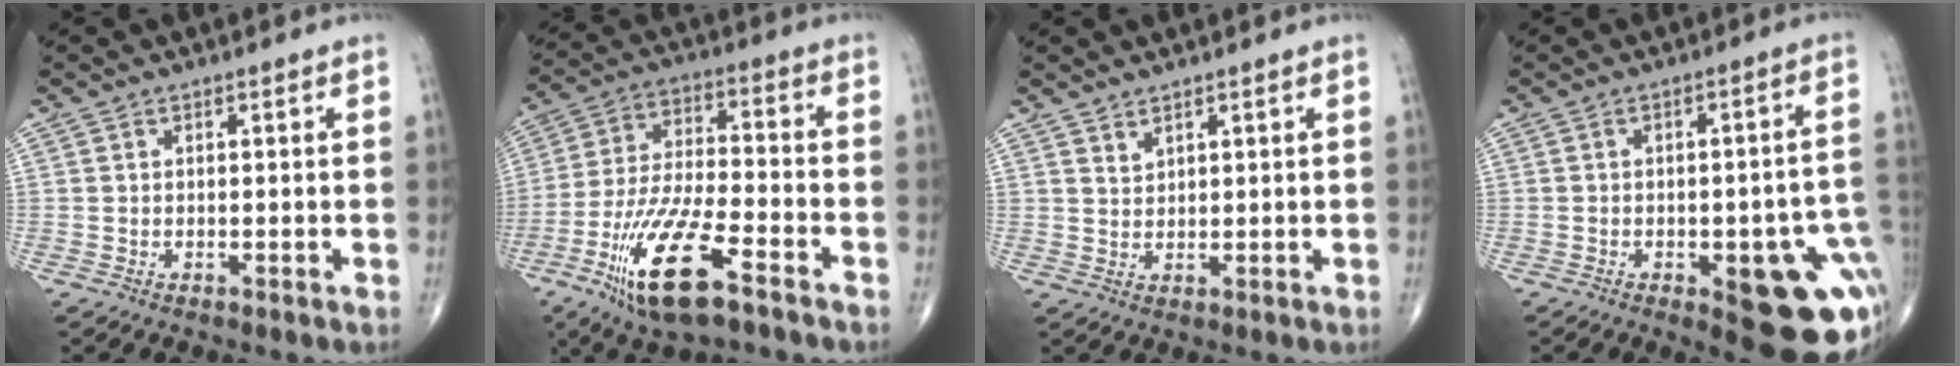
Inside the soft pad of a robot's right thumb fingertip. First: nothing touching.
{"total": 17.9, "force": [-9.4, 5.4, 14.2], "torque": [-0.289, 0.033, -0.170]}
{"total": 1.8, "force": [1.6, 0.7, 0.6], "torque": [-0.002, -0.014, 0.031]}
{"total": 17.2, "force": [-4.8, 6.2, 15.3], "torque": [-0.135, 0.023, -0.035]}